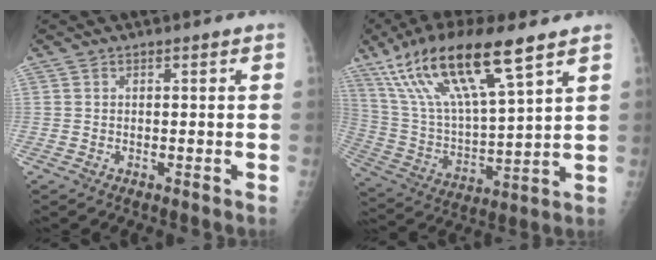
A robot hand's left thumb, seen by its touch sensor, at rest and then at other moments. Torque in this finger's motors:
{"motor_torque": [0.47, 0.48, 1.49, -1.28, 0.43]}